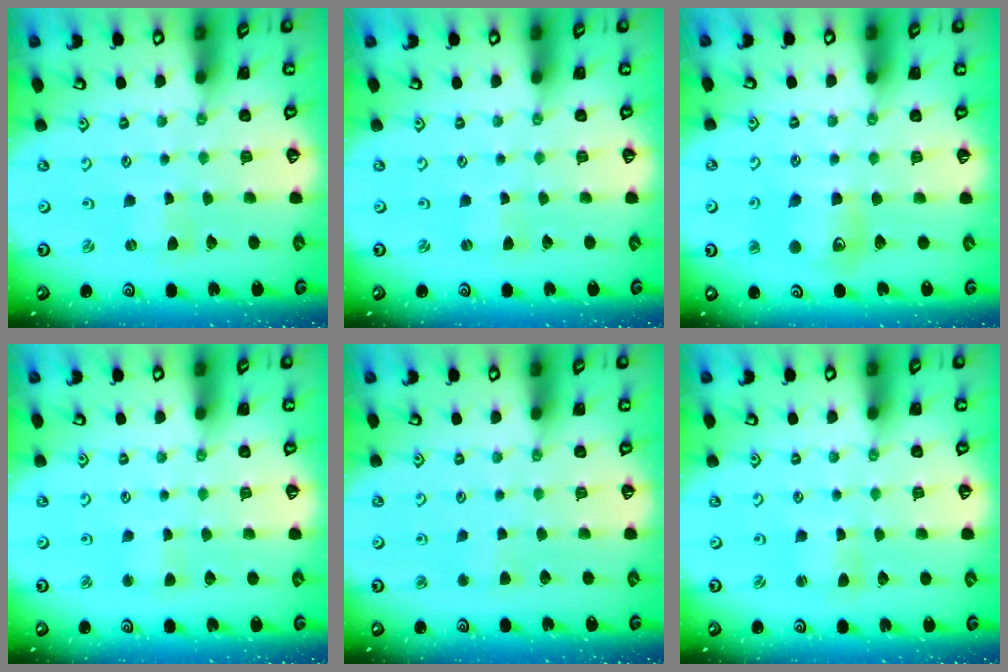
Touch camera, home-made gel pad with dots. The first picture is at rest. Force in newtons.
{"total": 1.2, "press": 1.2, "slide": 0.4}
{"total": 10.2, "press": 10.1, "slide": 1.0}
{"total": 2.9, "press": 2.9, "slide": 0.3}
{"total": 2.6, "press": 2.5, "slide": 0.5}
{"total": 1.2, "press": 1.2, "slide": 0.3}